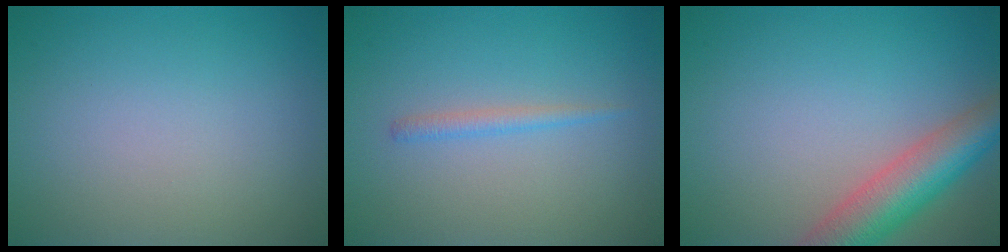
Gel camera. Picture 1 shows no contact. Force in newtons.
{"total": 1.1, "press": 1.1, "slide": 0.1}
{"total": 6.4, "press": 6.4, "slide": 0.4}